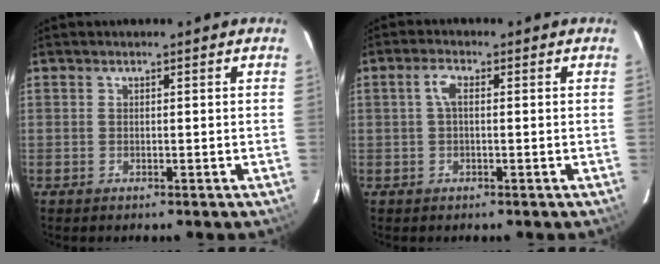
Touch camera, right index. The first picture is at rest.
{"total": 2.6, "force": [0.4, 1.1, 2.3], "torque": [-0.050, 0.010, 0.006]}